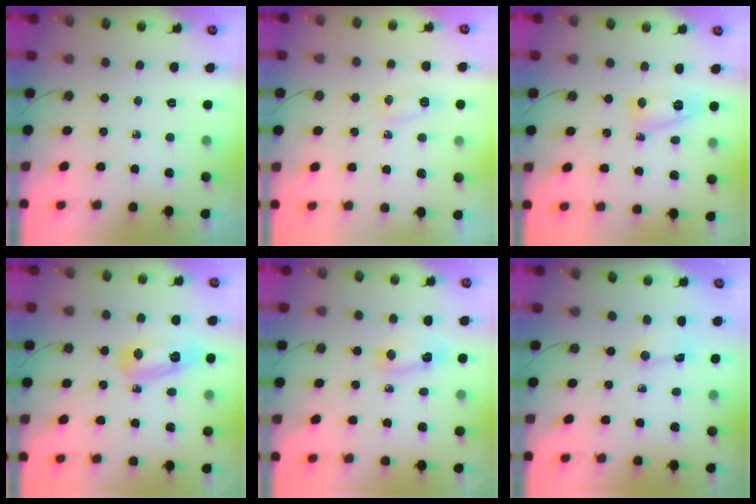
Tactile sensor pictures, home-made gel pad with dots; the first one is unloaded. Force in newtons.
{"total": 4.9, "press": 4.8, "slide": 0.9}
{"total": 7.5, "press": 7.4, "slide": 1.1}
{"total": 14.6, "press": 9.6, "slide": 11.0}
{"total": 3.1, "press": 3.1, "slide": 0.5}
{"total": 1.0, "press": 0.9, "slide": 0.5}